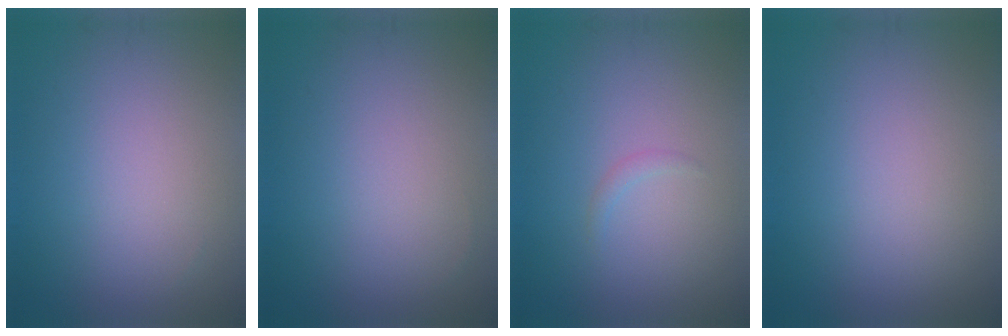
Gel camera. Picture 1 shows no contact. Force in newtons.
{"total": 0.0}
{"total": 0.7, "press": 0.6, "slide": 0.1}
{"total": 0.0}